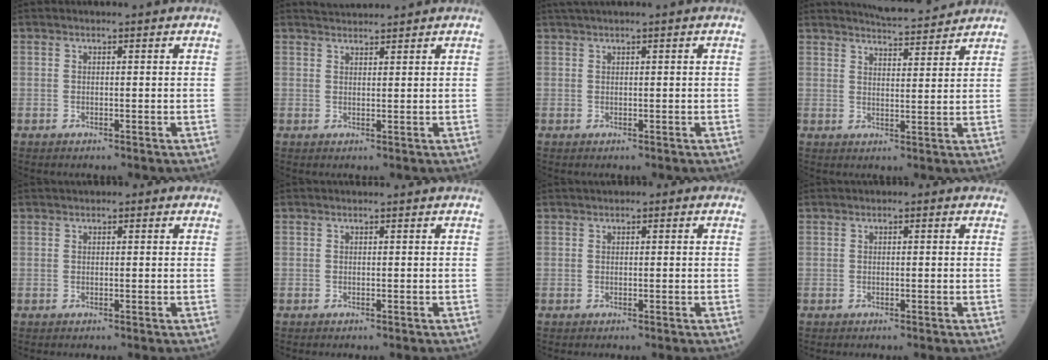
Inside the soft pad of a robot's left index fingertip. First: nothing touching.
{"total": 2.1, "force": [2.1, -0.2, 0.0], "torque": [-0.005, 0.017, 0.044]}
{"total": 1.6, "force": [1.1, -0.3, 1.1], "torque": [-0.026, 0.017, 0.024]}
{"total": 7.7, "force": [7.5, 0.5, 1.7], "torque": [-0.035, 0.008, 0.106]}
{"total": 1.8, "force": [1.0, 0.8, 1.3], "torque": [-0.023, 0.016, 0.011]}
{"total": 0.0}
{"total": 1.7, "force": [0.7, 0.8, 1.3], "torque": [-0.025, 0.019, 0.010]}
{"total": 0.6, "force": [0.2, 0.3, 0.5], "torque": [-0.003, 0.005, -0.005]}